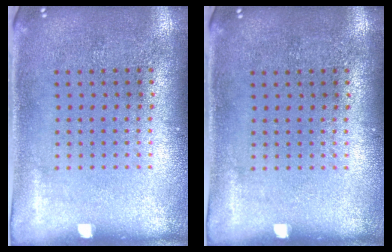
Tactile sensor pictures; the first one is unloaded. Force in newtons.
{"total": 0.0}